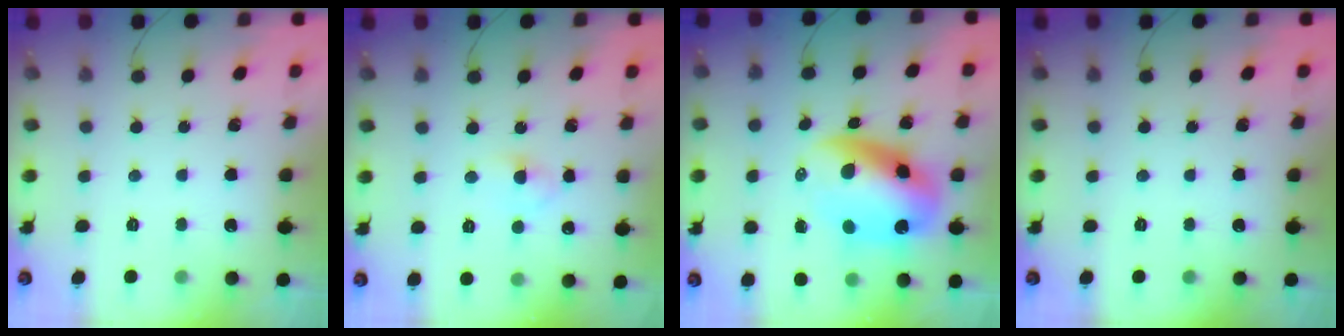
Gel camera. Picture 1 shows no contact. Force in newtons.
{"total": 3.4, "press": 3.1, "slide": 1.3}
{"total": 15.3, "press": 14.8, "slide": 3.7}
{"total": 0.0}